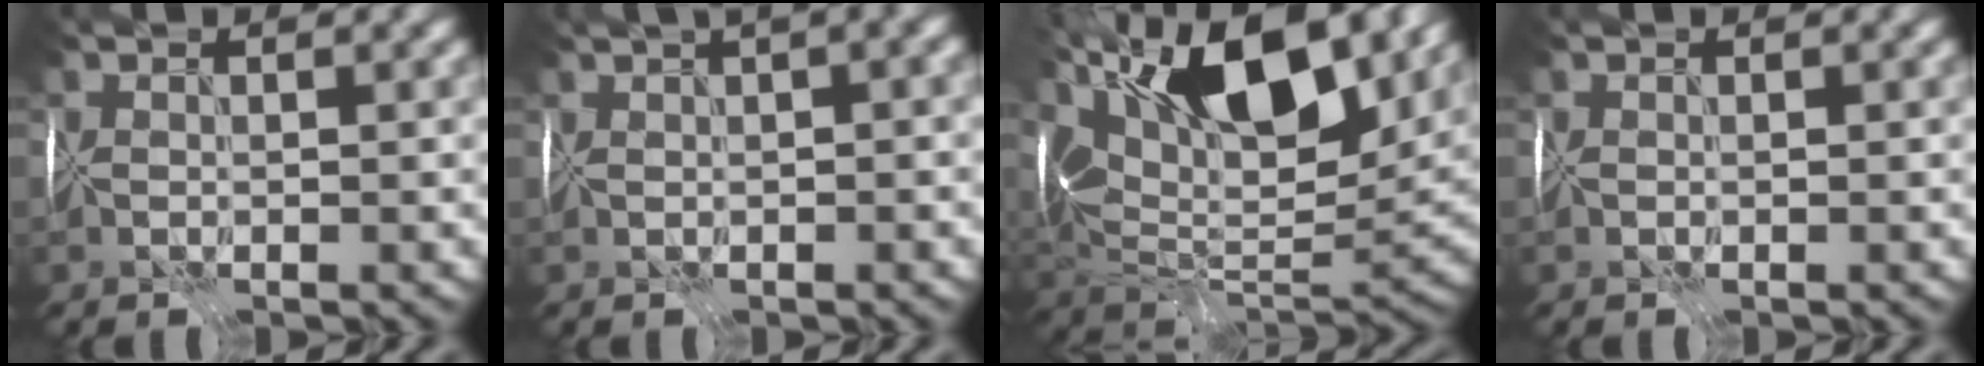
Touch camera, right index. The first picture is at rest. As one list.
[{"total": 8.7, "force": [3.7, 3.5, 7.0], "torque": [-0.073, 0.052, 0.041]}, {"total": 16.2, "force": [7.6, 7.4, 12.3], "torque": [-0.217, 0.027, 0.128]}, {"total": 0.0}]